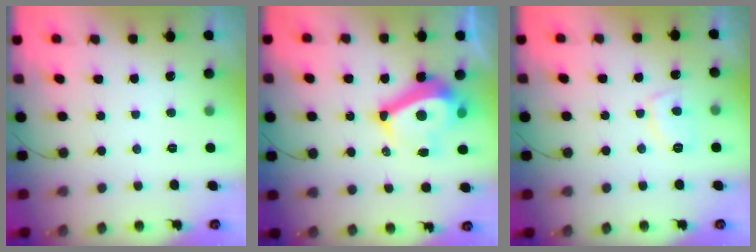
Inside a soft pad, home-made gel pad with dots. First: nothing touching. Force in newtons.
{"total": 10.4, "press": 9.9, "slide": 3.1}
{"total": 5.7, "press": 5.6, "slide": 1.0}